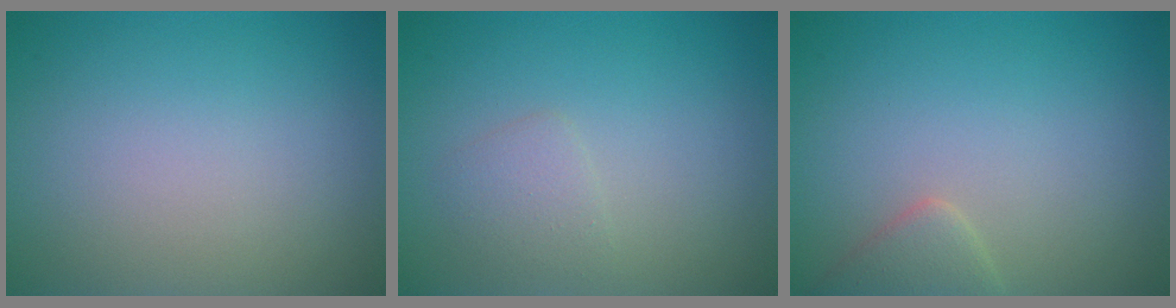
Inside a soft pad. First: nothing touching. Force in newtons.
{"total": 1.4, "press": 1.4, "slide": 0.1}
{"total": 1.9, "press": 1.9, "slide": 0.2}